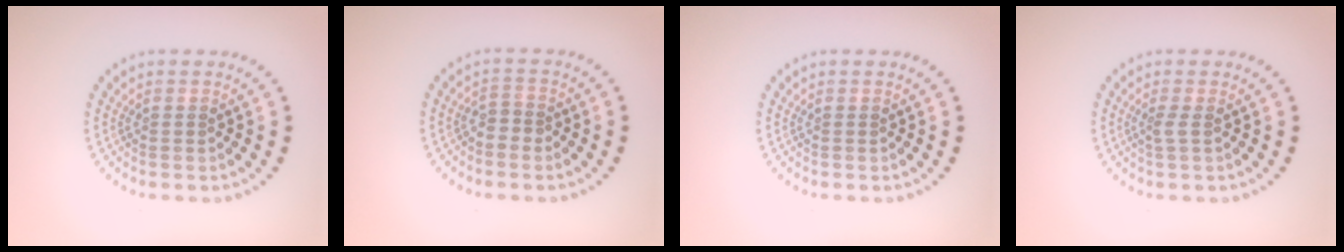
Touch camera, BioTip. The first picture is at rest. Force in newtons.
{"total": 1.1, "press": 0.7, "slide": 0.8}
{"total": 0.0}
{"total": 0.9, "press": 0.6, "slide": 0.6}